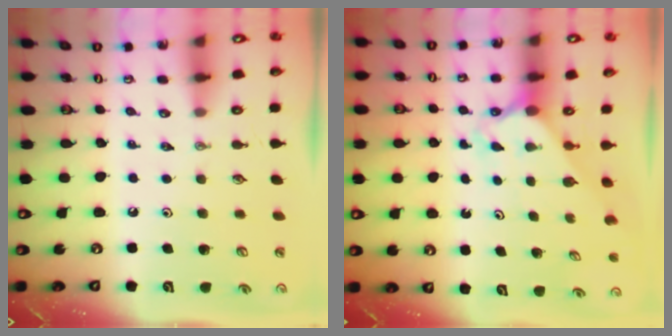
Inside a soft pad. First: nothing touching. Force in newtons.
{"total": 2.2, "press": 2.2, "slide": 0.2}